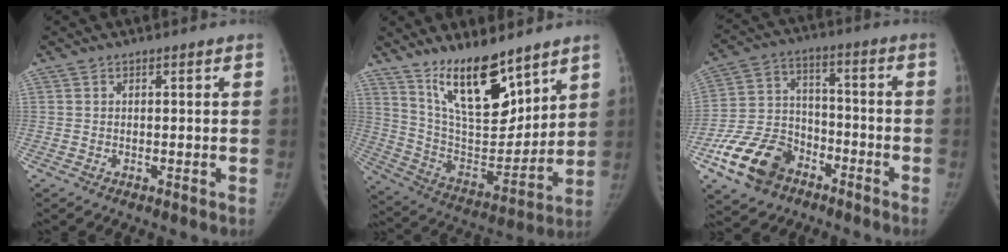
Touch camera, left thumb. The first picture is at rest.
{"total": 18.4, "force": [12.7, 6.7, 11.5], "torque": [-0.145, -0.088, 0.236]}
{"total": 14.7, "force": [-8.5, 9.9, 6.7], "torque": [-0.103, 0.055, -0.155]}